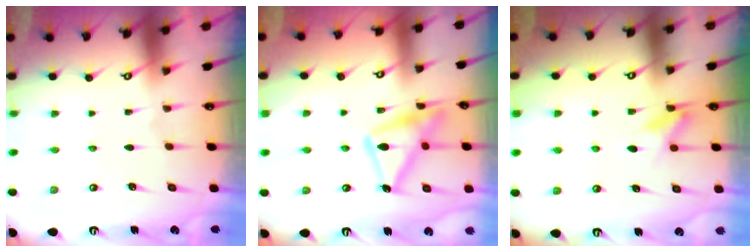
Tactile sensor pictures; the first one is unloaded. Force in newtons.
{"total": 15.7, "press": 15.6, "slide": 1.0}
{"total": 9.0, "press": 9.0, "slide": 1.1}